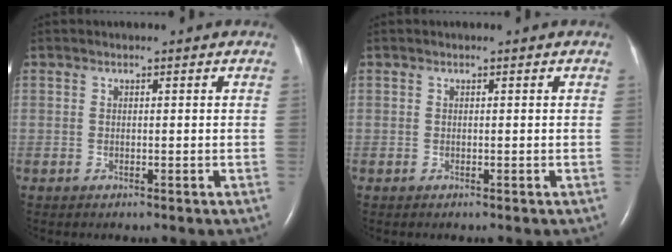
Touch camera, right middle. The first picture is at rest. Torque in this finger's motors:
{"motor_torque": [0.00, 0.00, 0.00, 0.01]}